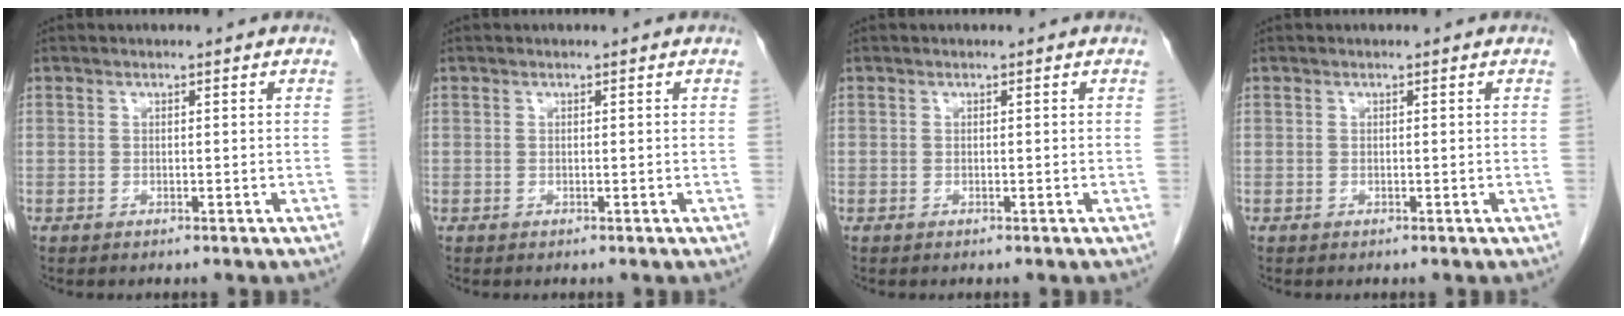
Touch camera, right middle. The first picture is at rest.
{"total": 0.0}
{"total": 0.0}
{"total": 0.0}